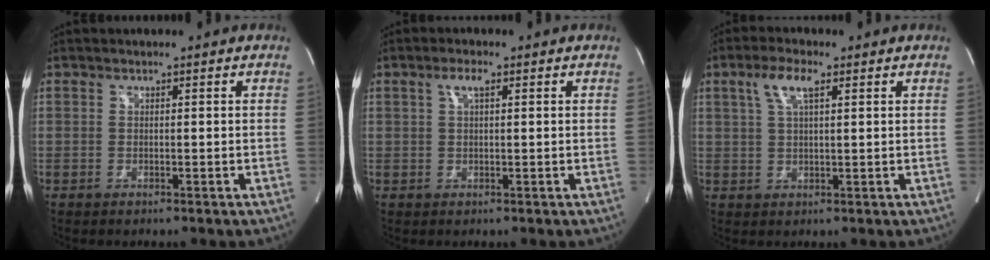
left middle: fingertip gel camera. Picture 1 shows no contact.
{"total": 2.2, "force": [0.9, 0.5, 1.9], "torque": [-0.040, 0.007, 0.017]}
{"total": 4.8, "force": [2.2, 1.2, 4.1], "torque": [-0.090, 0.013, 0.045]}